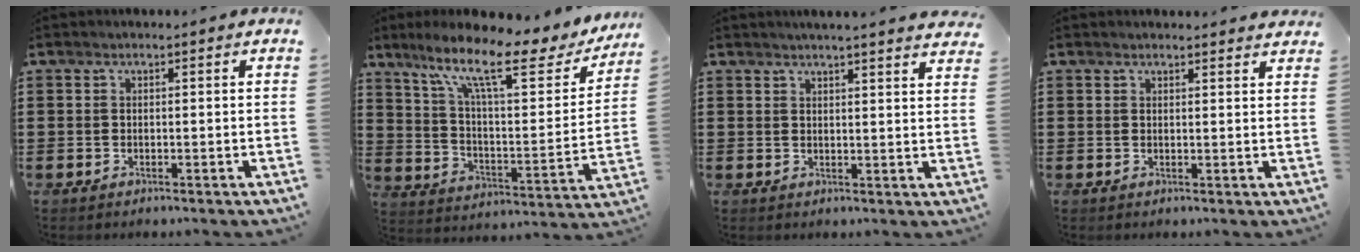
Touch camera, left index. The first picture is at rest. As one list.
[{"total": 14.8, "force": [10.3, 3.3, 10.1], "torque": [-0.201, -0.046, 0.168]}, {"total": 2.9, "force": [2.8, -0.5, 0.6], "torque": [-0.018, -0.009, 0.053]}, {"total": 1.5, "force": [1.5, 0.1, 0.2], "torque": [-0.006, 0.001, 0.030]}]